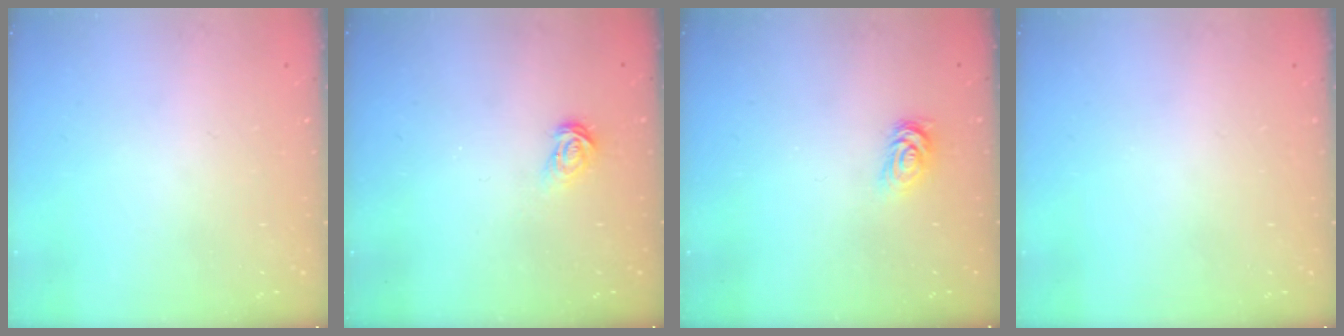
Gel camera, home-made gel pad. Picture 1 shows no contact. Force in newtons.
{"total": 3.3, "press": 3.3, "slide": 0.1}
{"total": 2.8, "press": 2.8, "slide": 0.4}
{"total": 0.0}